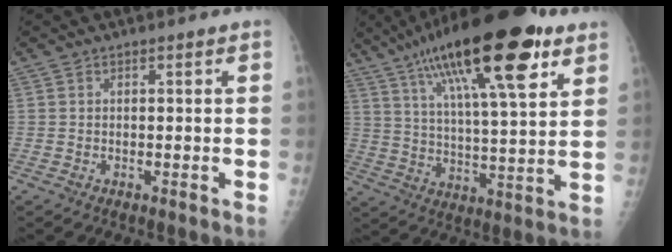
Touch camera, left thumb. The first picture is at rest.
{"total": 25.6, "force": [14.0, 6.7, 20.3], "torque": [-0.332, -0.022, 0.230]}